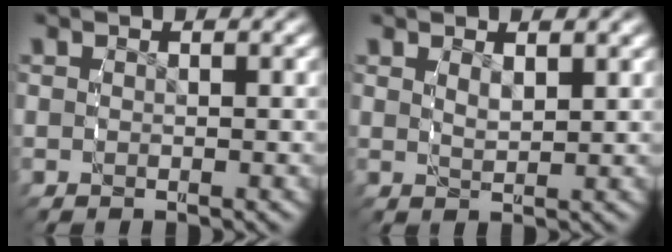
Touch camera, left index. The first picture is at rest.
{"total": 1.3, "force": [1.0, -0.3, 0.8], "torque": [-0.011, -0.013, 0.028]}